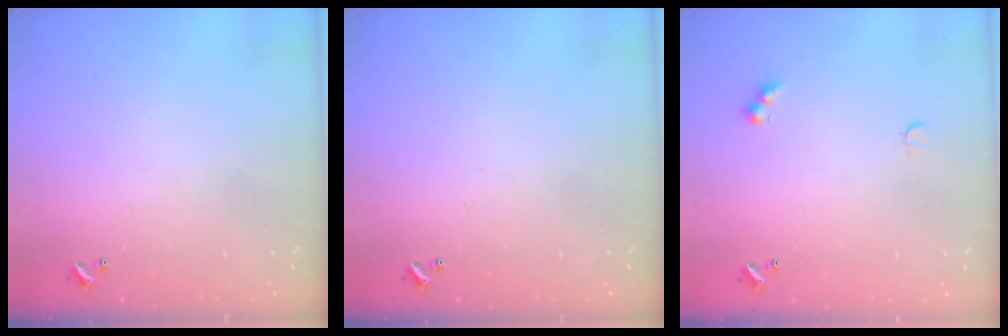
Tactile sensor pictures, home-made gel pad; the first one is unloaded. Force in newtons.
{"total": 0.0}
{"total": 2.9, "press": 2.8, "slide": 0.6}